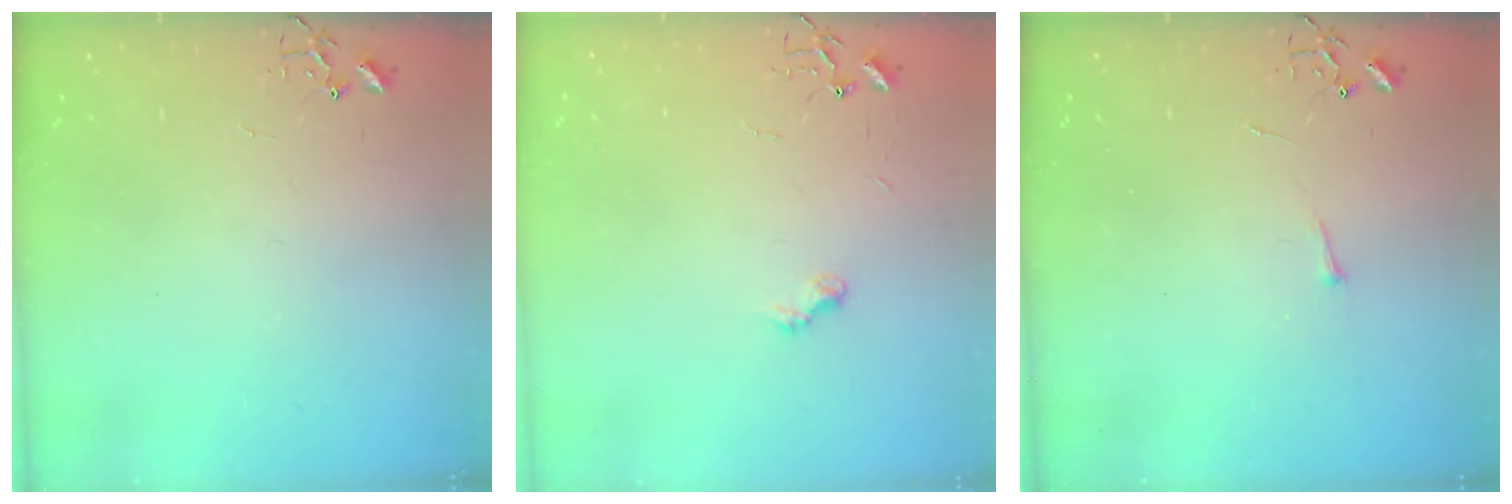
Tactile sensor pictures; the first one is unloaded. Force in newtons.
{"total": 5.4, "press": 5.4, "slide": 0.6}
{"total": 2.9, "press": 2.9, "slide": 0.4}